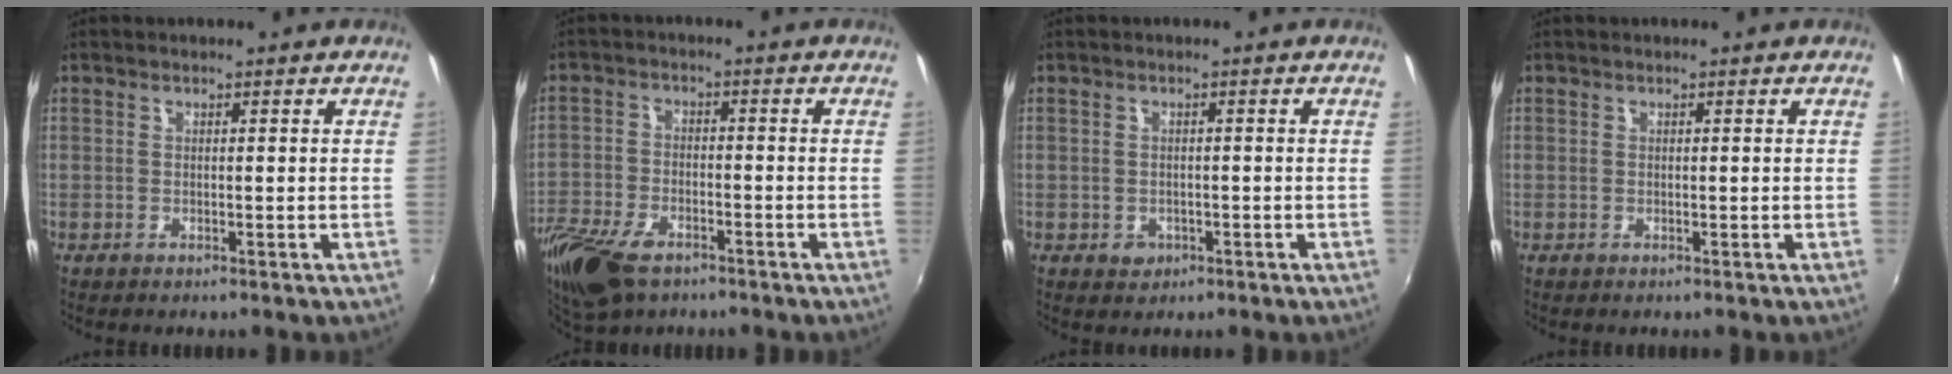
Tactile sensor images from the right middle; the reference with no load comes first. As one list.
[{"total": 14.2, "force": [-9.3, 7.2, 8.0], "torque": [-0.203, -0.036, -0.177]}, {"total": 2.2, "force": [-0.8, 1.9, 0.7], "torque": [-0.015, -0.003, -0.009]}, {"total": 0.0}]